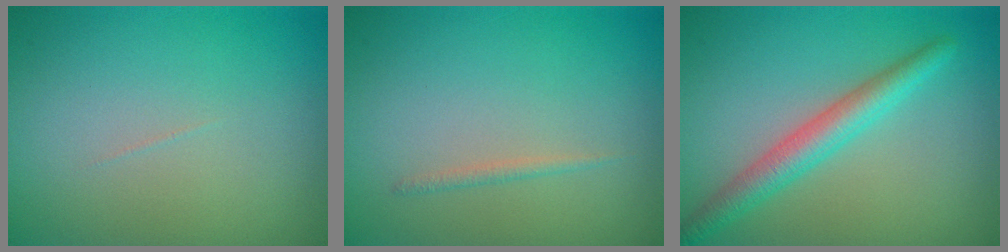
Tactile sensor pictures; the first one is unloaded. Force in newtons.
{"total": 0.7, "press": 0.7, "slide": 0.1}
{"total": 3.4, "press": 3.4, "slide": 0.1}